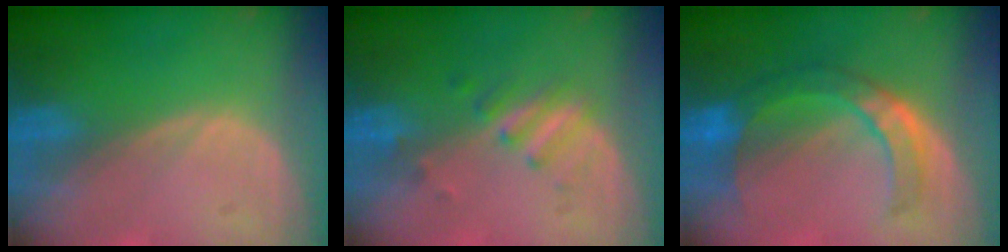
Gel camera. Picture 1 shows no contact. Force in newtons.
{"total": 3.5, "press": 3.2, "slide": 1.3}
{"total": 7.4, "press": 7.2, "slide": 1.9}